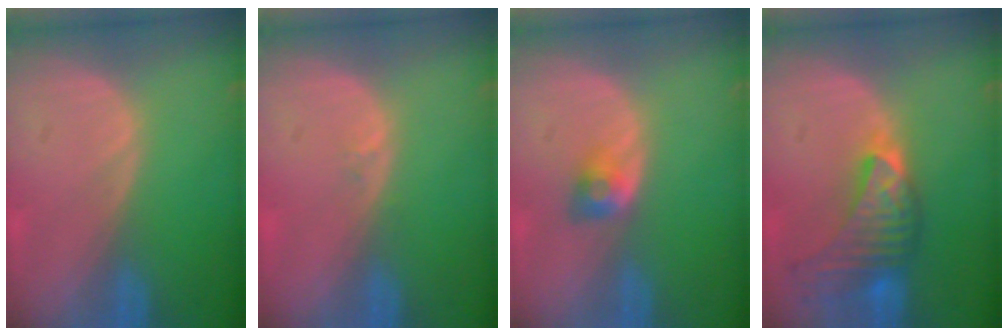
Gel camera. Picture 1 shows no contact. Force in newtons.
{"total": 0.6, "press": 0.5, "slide": 0.4}
{"total": 2.8, "press": 2.4, "slide": 1.4}
{"total": 8.0, "press": 7.9, "slide": 1.4}